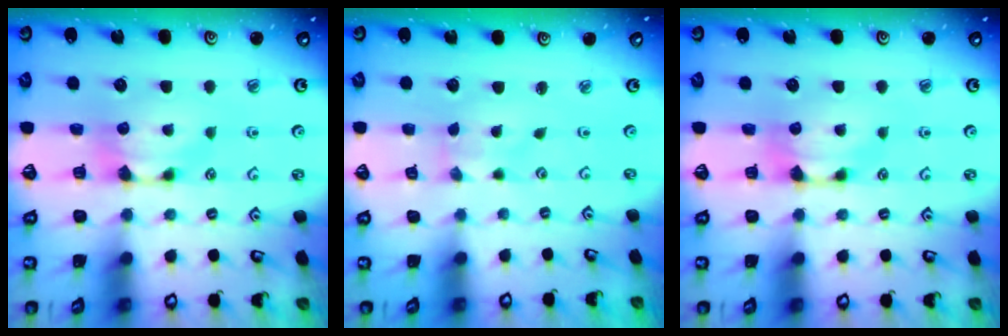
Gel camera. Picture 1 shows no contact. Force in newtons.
{"total": 3.0, "press": 2.9, "slide": 0.8}
{"total": 0.0}